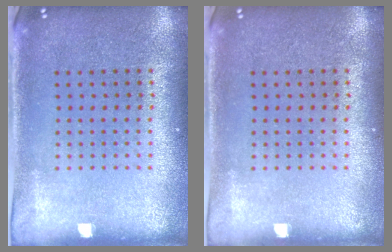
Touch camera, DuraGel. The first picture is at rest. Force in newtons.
{"total": 0.0}